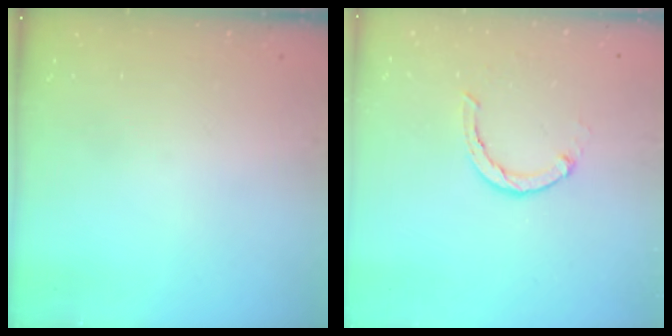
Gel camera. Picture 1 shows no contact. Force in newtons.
{"total": 2.3, "press": 2.3, "slide": 0.2}